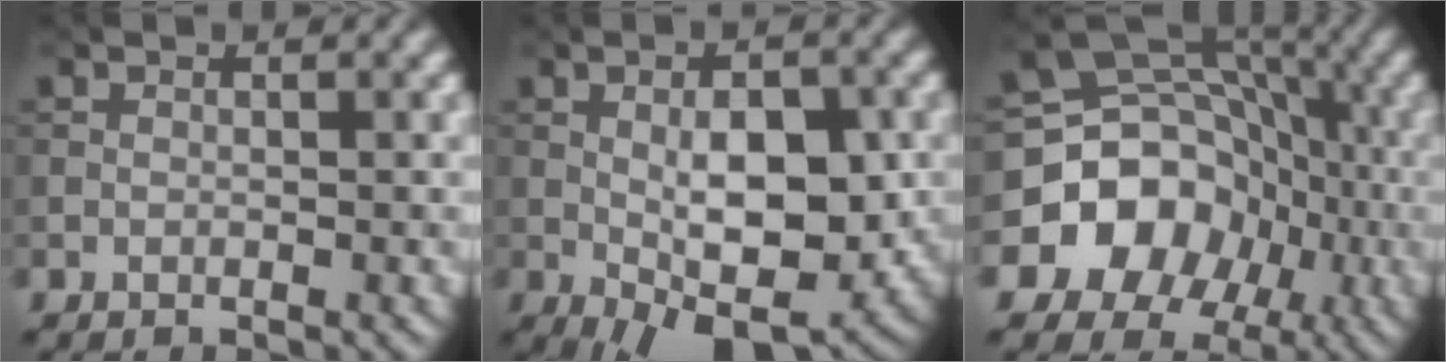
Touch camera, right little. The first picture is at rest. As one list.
[{"total": 8.6, "force": [-1.3, 3.8, 7.6], "torque": [-0.118, -0.003, -0.019]}, {"total": 12.2, "force": [-4.1, 10.5, 4.7], "torque": [-0.078, -0.009, -0.099]}]